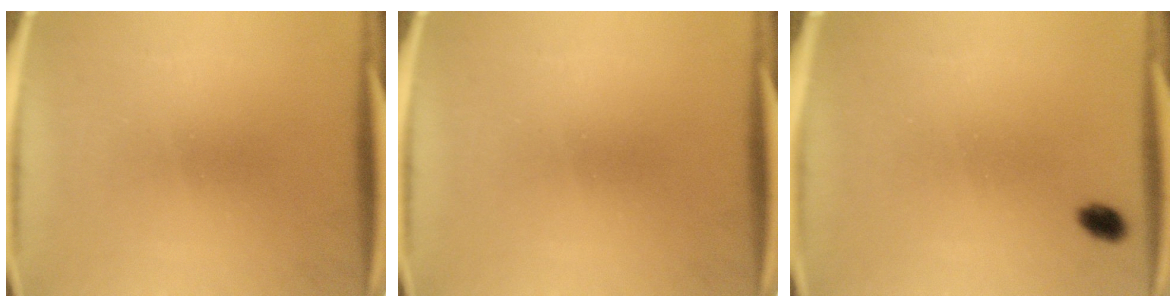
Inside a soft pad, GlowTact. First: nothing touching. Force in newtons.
{"total": 0.0}
{"total": 2.2}